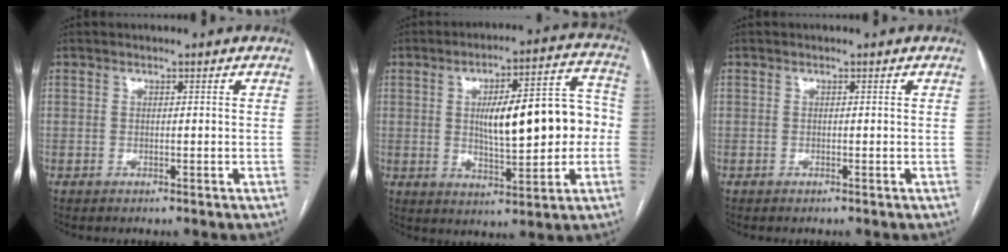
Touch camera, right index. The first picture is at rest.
{"total": 15.2, "force": [0.1, 4.5, 14.5], "torque": [-0.205, 0.035, 0.010]}
{"total": 0.0}